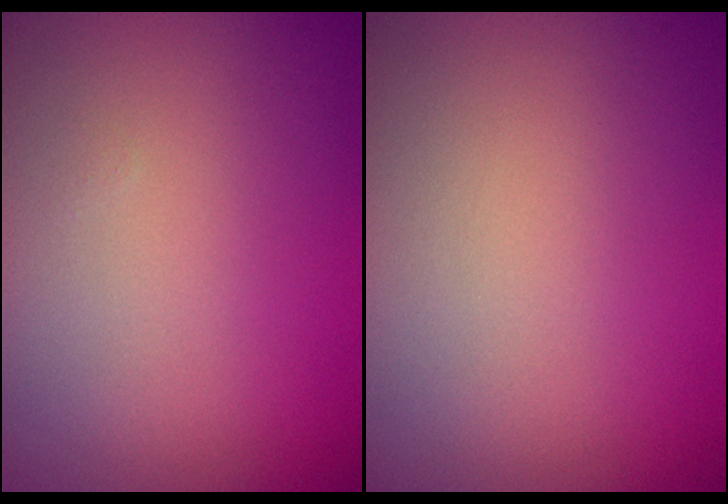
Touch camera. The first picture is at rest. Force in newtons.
{"total": 0.0}